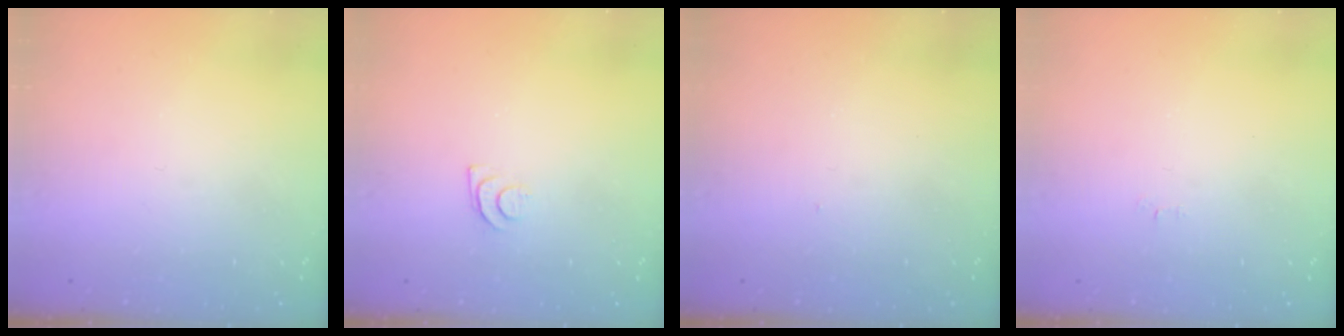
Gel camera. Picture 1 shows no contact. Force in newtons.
{"total": 4.2, "press": 4.2, "slide": 0.5}
{"total": 3.2, "press": 3.2, "slide": 0.5}
{"total": 2.5, "press": 2.5, "slide": 0.3}